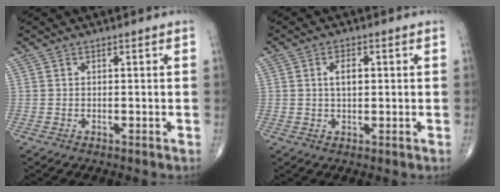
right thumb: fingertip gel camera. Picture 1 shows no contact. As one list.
[{"total": 3.5, "force": [0.6, 1.8, 2.9], "torque": [-0.050, 0.002, 0.009]}]